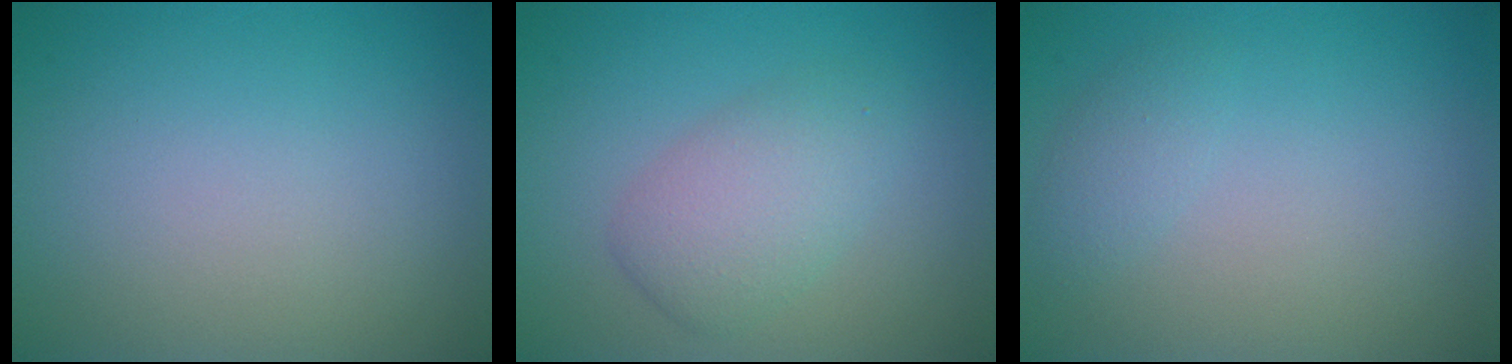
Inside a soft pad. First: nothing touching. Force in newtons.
{"total": 3.5, "press": 3.5, "slide": 0.2}
{"total": 1.2, "press": 1.2, "slide": 0.1}